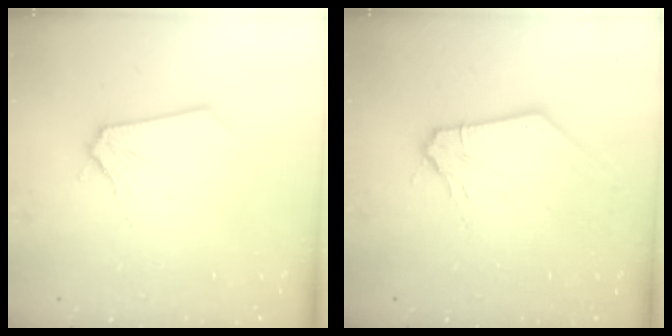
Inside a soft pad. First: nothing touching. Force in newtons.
{"total": 7.9, "press": 7.8, "slide": 1.3}